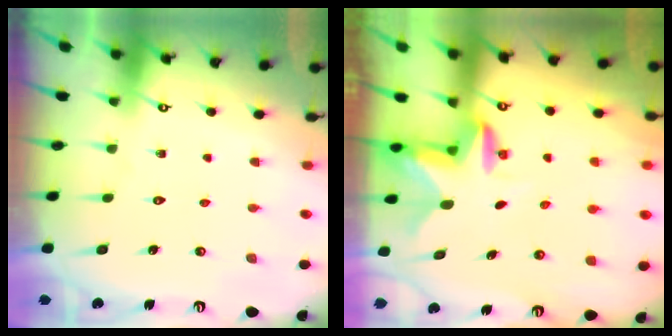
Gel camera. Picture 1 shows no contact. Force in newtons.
{"total": 2.5, "press": 2.5, "slide": 0.5}